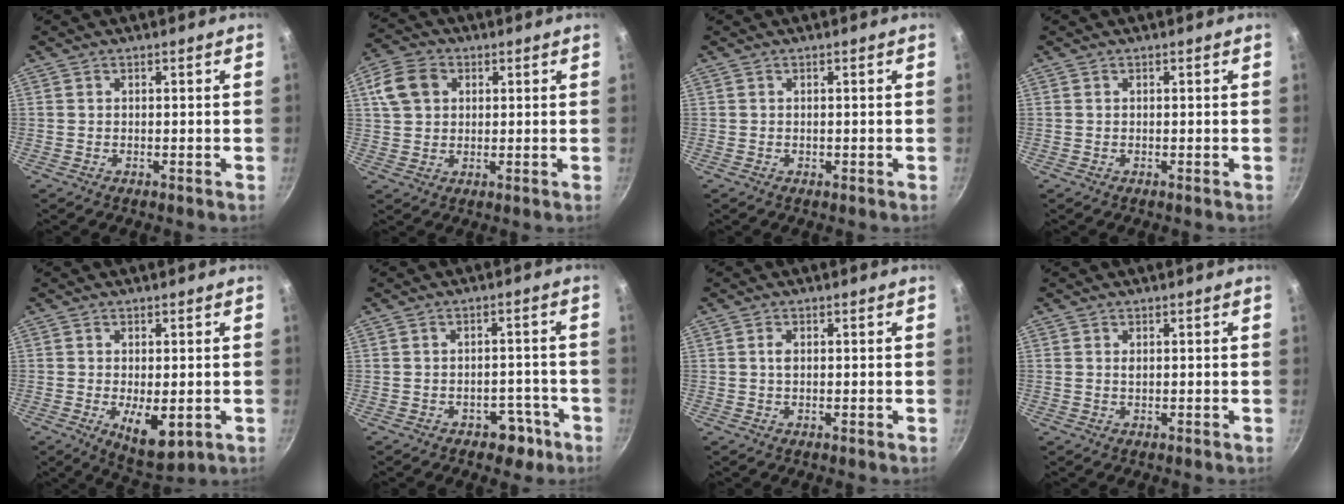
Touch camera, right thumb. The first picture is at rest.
{"total": 8.1, "force": [2.4, 6.2, 4.7], "torque": [-0.082, 0.008, 0.043]}
{"total": 0.0}
{"total": 0.0}
{"total": 7.4, "force": [-1.8, 3.4, 6.3], "torque": [-0.095, -0.014, -0.016]}
{"total": 5.0, "force": [-3.0, 3.3, 2.3], "torque": [-0.006, 0.031, -0.038]}
{"total": 1.4, "force": [0.2, 0.7, 1.2], "torque": [-0.021, 0.000, 0.001]}
{"total": 0.8, "force": [0.3, 0.4, 0.6], "torque": [-0.013, 0.000, 0.006]}